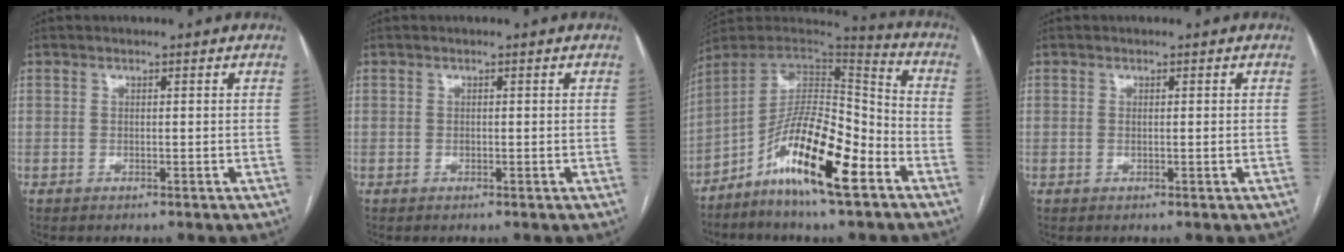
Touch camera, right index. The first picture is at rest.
{"total": 0.0}
{"total": 15.4, "force": [-7.9, 2.6, 13.0], "torque": [-0.226, 0.005, -0.139]}
{"total": 0.5, "force": [0.0, -0.1, 0.5], "torque": [-0.011, -0.002, 0.001]}